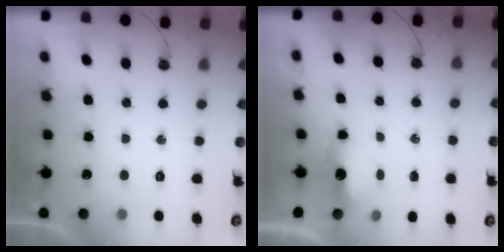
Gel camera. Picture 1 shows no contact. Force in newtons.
{"total": 4.6, "press": 4.6, "slide": 0.5}